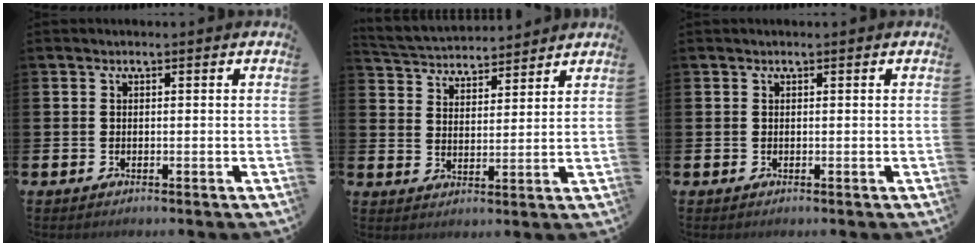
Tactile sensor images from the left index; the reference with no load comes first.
{"total": 4.4, "force": [4.3, 1.0, -0.3], "torque": [-0.018, -0.030, 0.075]}
{"total": 0.0}